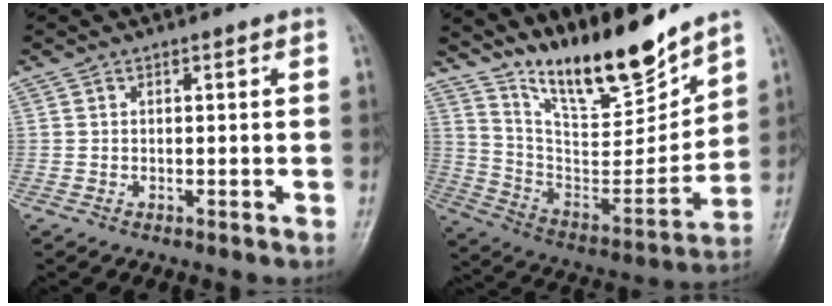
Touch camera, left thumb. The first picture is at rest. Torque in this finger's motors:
{"motor_torque": [1.74, 0.93, 1.40, -1.37, 0.07]}